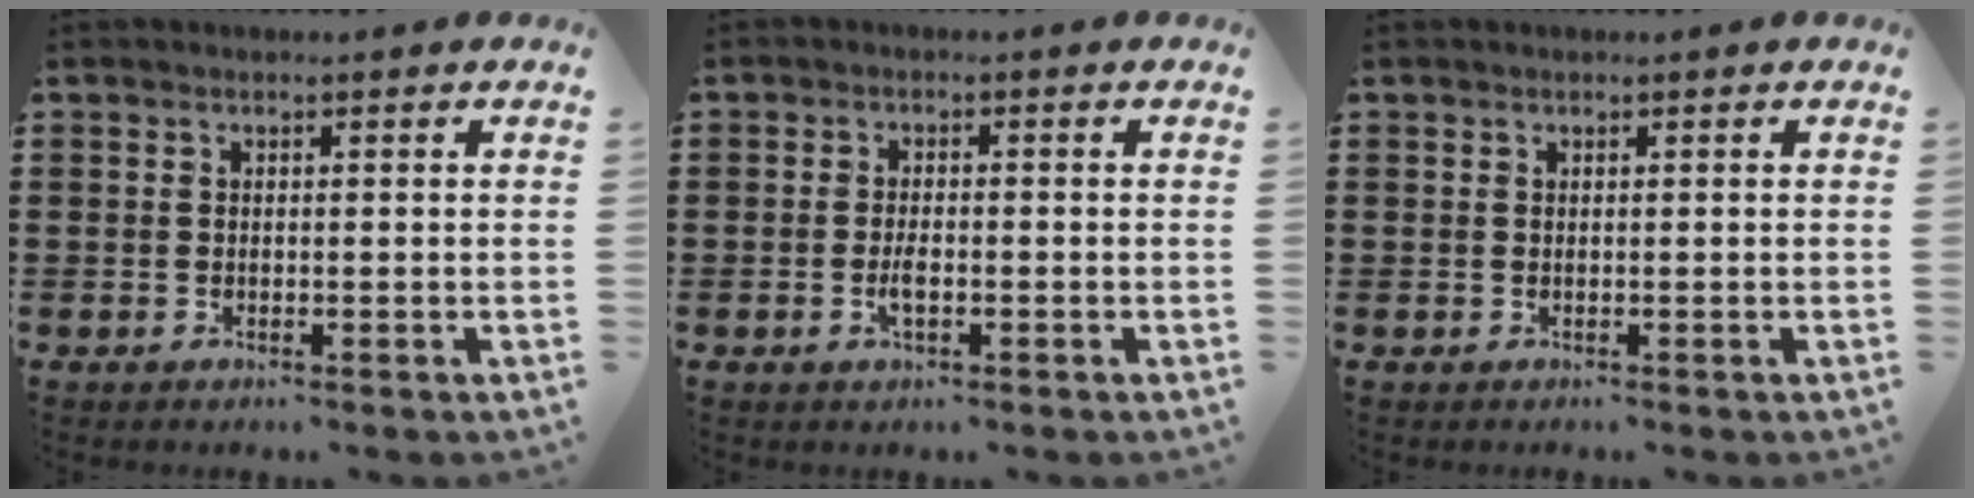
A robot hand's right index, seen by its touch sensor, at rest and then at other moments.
{"total": 2.5, "force": [-0.7, 0.9, 2.3], "torque": [-0.042, -0.001, -0.012]}
{"total": 0.0}